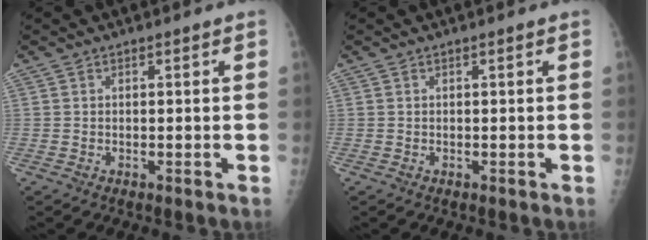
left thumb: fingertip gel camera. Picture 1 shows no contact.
{"total": 0.0}